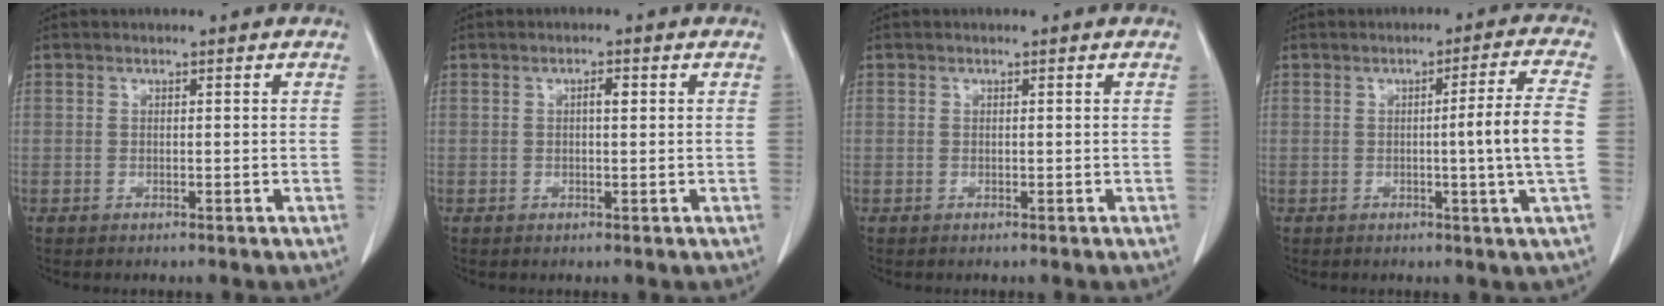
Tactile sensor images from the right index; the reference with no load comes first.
{"total": 1.4, "force": [0.3, 0.4, 1.3], "torque": [-0.023, 0.003, 0.003]}
{"total": 0.0}
{"total": 7.5, "force": [-0.8, -1.7, 7.3], "torque": [-0.102, -0.004, -0.011]}